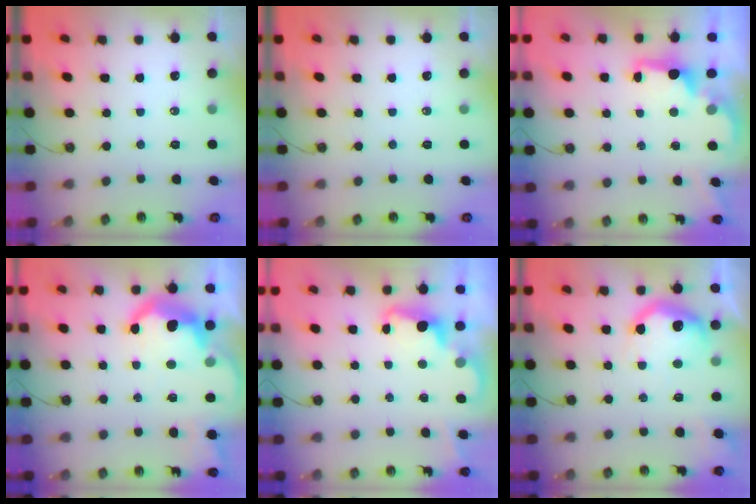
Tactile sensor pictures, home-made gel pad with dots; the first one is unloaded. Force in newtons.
{"total": 0.0}
{"total": 2.1, "press": 2.0, "slide": 0.8}
{"total": 14.9, "press": 14.8, "slide": 1.0}
{"total": 2.5, "press": 2.4, "slide": 0.5}
{"total": 16.7, "press": 16.6, "slide": 1.4}